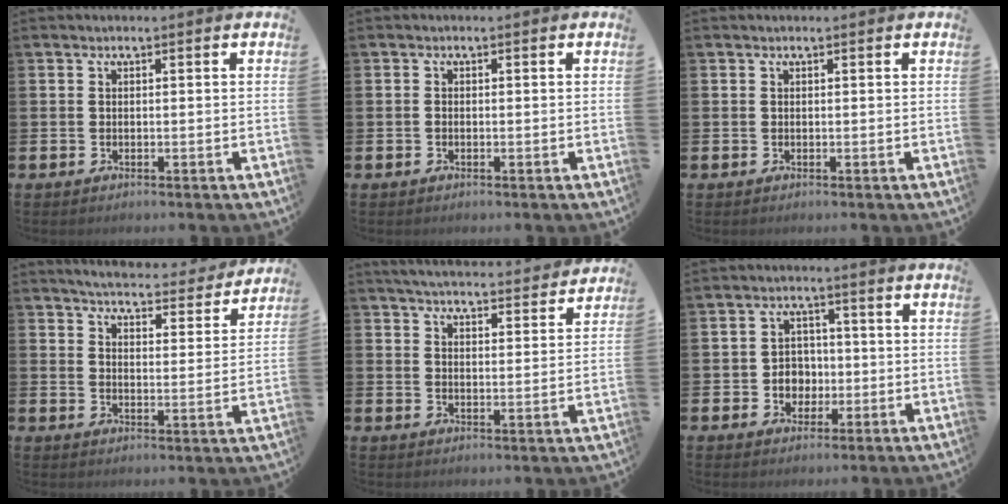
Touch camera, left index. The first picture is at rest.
{"total": 0.5, "force": [-0.3, 0.3, 0.3], "torque": [-0.005, 0.001, -0.007]}
{"total": 0.0}
{"total": 5.0, "force": [4.9, 0.5, 0.9], "torque": [-0.028, -0.039, 0.081]}
{"total": 5.0, "force": [5.0, 0.5, 0.5], "torque": [-0.023, -0.037, 0.086]}
{"total": 3.7, "force": [-0.6, 3.4, 1.4], "torque": [-0.028, 0.004, -0.019]}